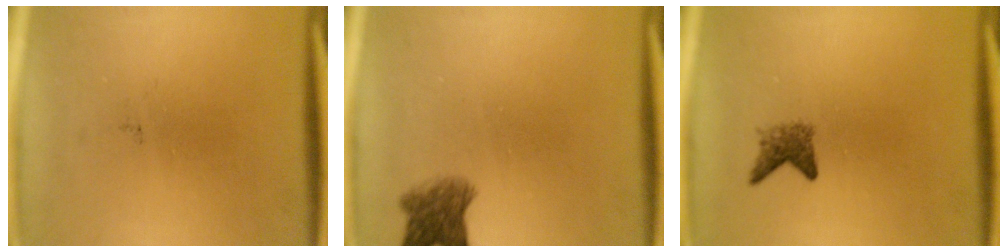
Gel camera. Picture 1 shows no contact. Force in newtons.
{"total": 4.4}
{"total": 2.2}